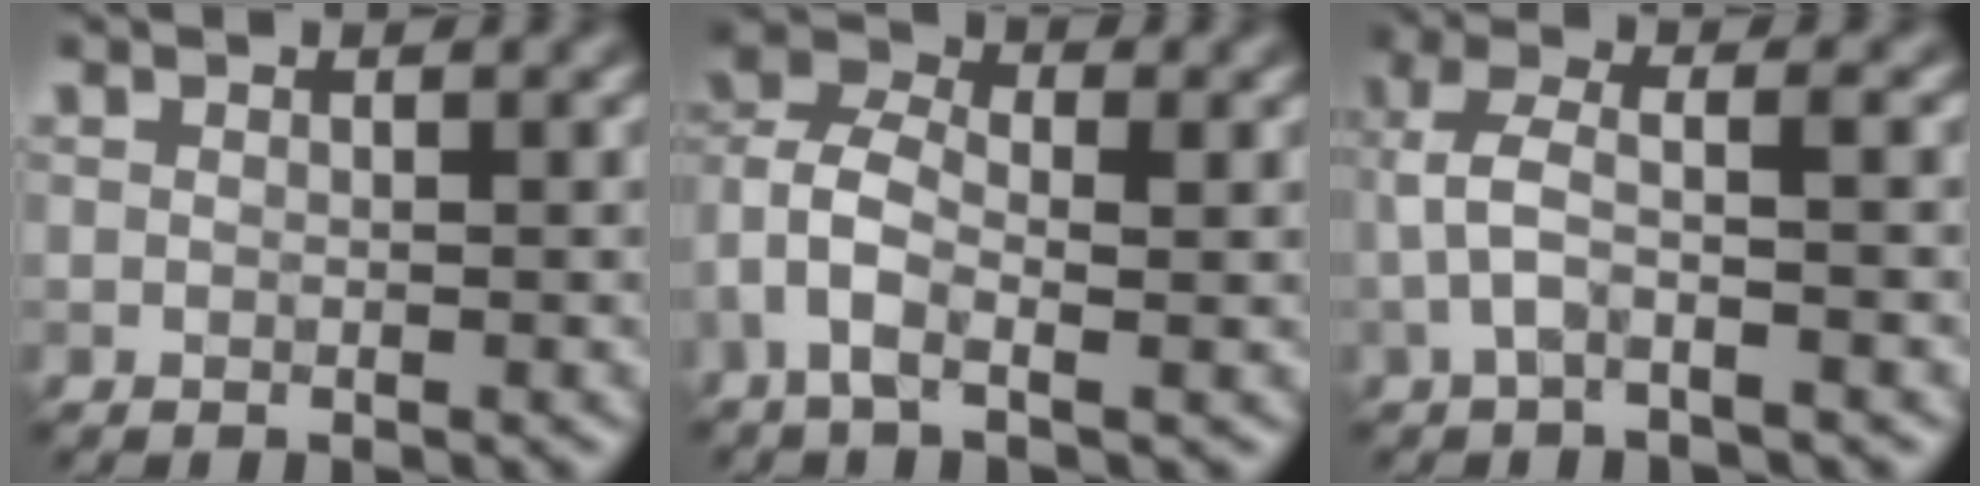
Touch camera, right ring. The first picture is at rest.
{"total": 4.5, "force": [-1.0, 2.3, 3.7], "torque": [-0.080, 0.006, -0.030]}
{"total": 3.2, "force": [-0.8, 0.6, 3.0], "torque": [-0.067, 0.012, -0.025]}